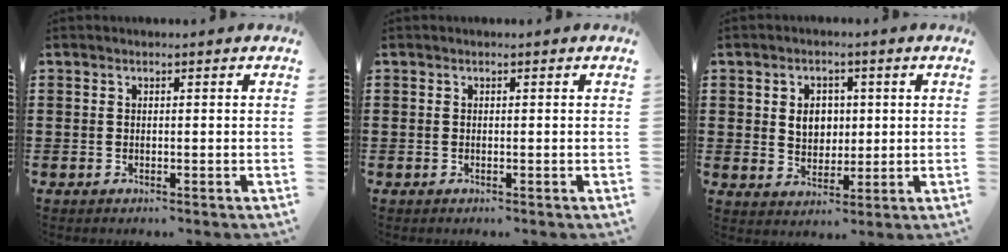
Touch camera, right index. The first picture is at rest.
{"total": 0.0}
{"total": 4.4, "force": [0.6, 3.6, 2.5], "torque": [-0.053, 0.009, 0.006]}